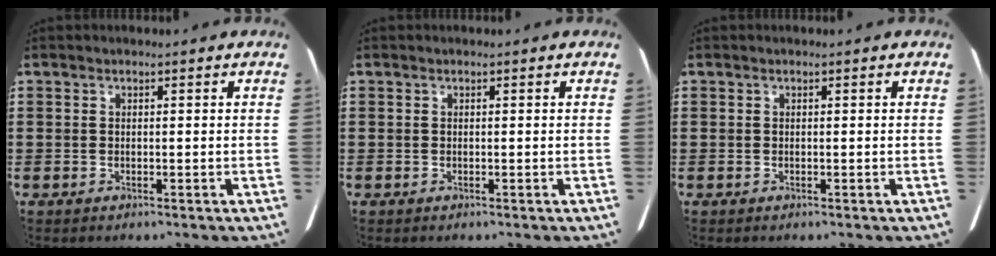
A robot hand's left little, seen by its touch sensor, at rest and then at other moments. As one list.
[{"total": 0.0}, {"total": 0.0}]